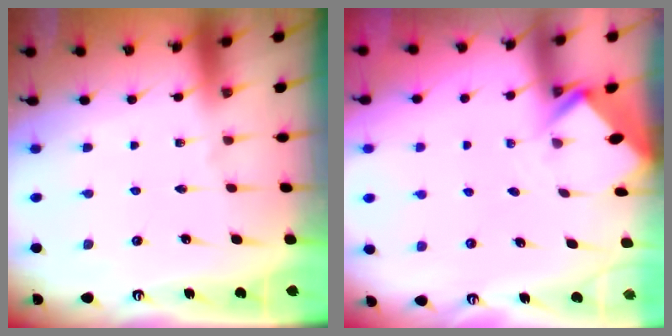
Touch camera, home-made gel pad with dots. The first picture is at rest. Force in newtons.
{"total": 2.6, "press": 2.6, "slide": 0.2}